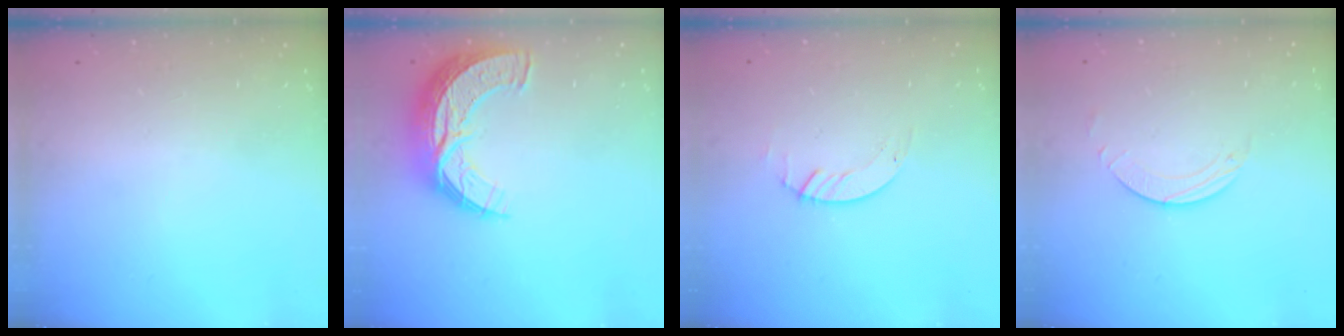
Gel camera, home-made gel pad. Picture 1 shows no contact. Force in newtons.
{"total": 12.8, "press": 12.7, "slide": 1.0}
{"total": 1.4, "press": 1.4, "slide": 0.2}
{"total": 2.0, "press": 2.0, "slide": 0.2}